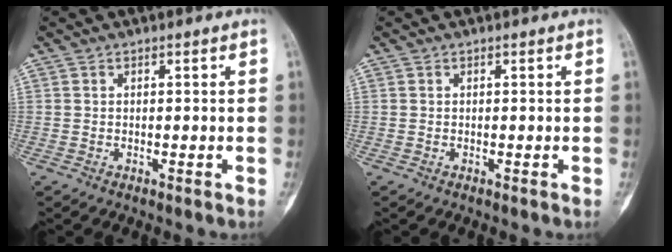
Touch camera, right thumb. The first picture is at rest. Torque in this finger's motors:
{"motor_torque": [0.00, 0.00, 0.05, 0.00, 0.04]}